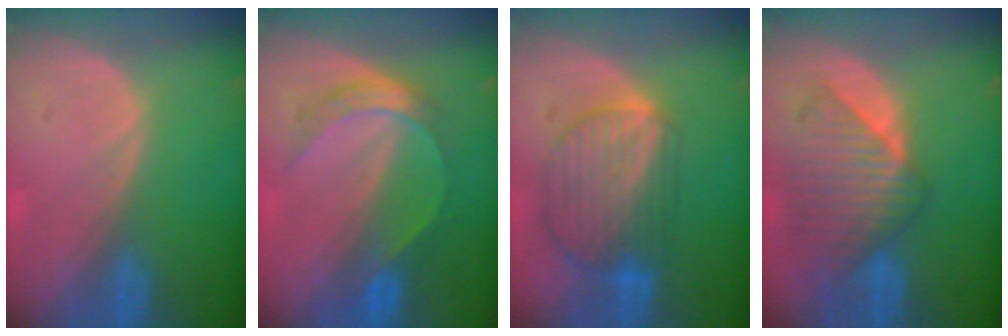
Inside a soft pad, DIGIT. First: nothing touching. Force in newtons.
{"total": 5.3, "press": 5.3, "slide": 0.1}
{"total": 9.3, "press": 7.9, "slide": 4.9}
{"total": 9.0, "press": 8.1, "slide": 3.9}